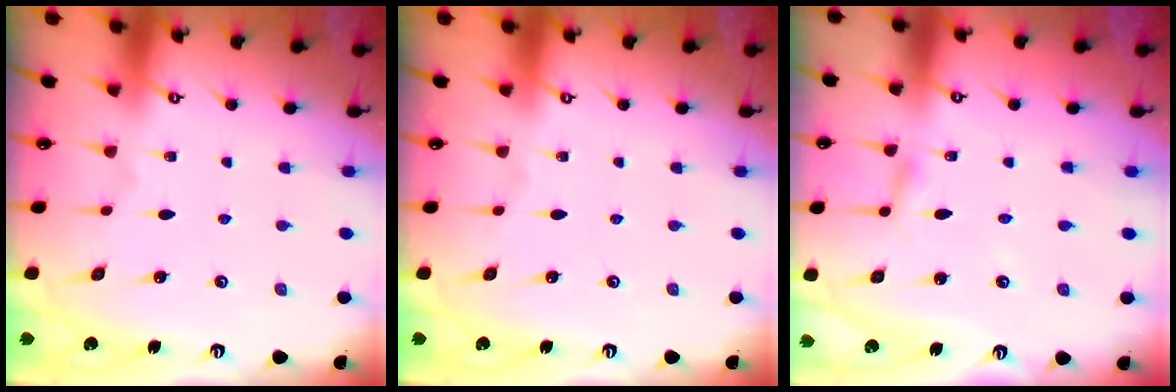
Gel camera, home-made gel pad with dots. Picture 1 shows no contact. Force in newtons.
{"total": 0.0}
{"total": 2.4, "press": 2.4, "slide": 0.2}